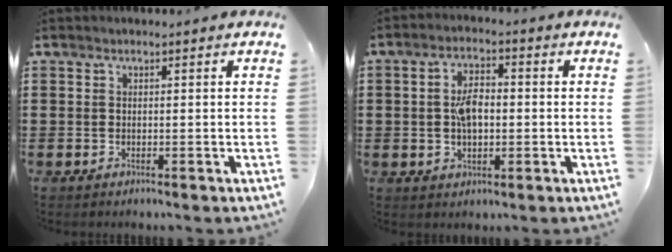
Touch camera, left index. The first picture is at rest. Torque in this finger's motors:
{"motor_torque": [1.19, 0.42, 0.33, 0.11]}